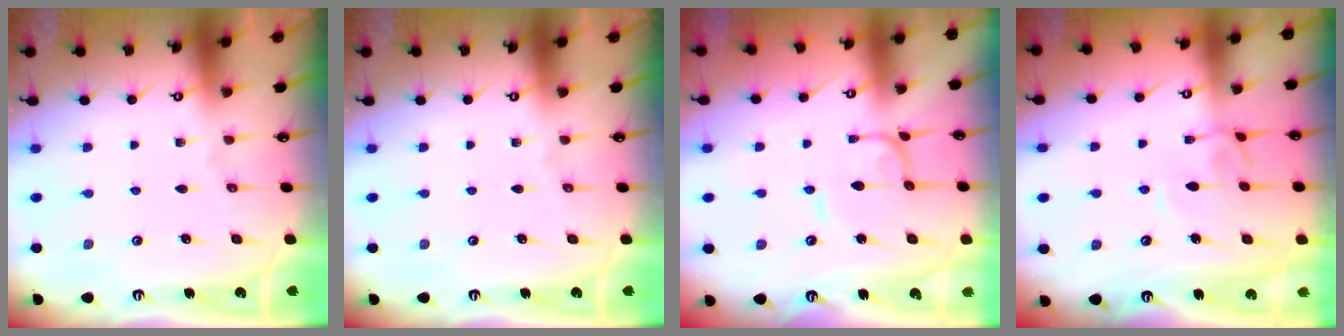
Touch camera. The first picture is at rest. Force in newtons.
{"total": 0.0}
{"total": 1.6, "press": 1.6, "slide": 0.2}
{"total": 0.7, "press": 0.6, "slide": 0.4}